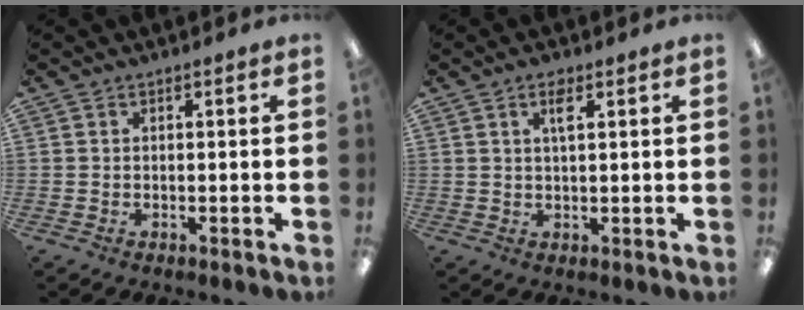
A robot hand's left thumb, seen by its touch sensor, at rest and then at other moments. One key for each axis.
{"total": 3.5, "fx": 1.8, "fy": 1.2, "fz": 2.8, "tx": -0.053, "ty": 0.003, "tz": 0.028}